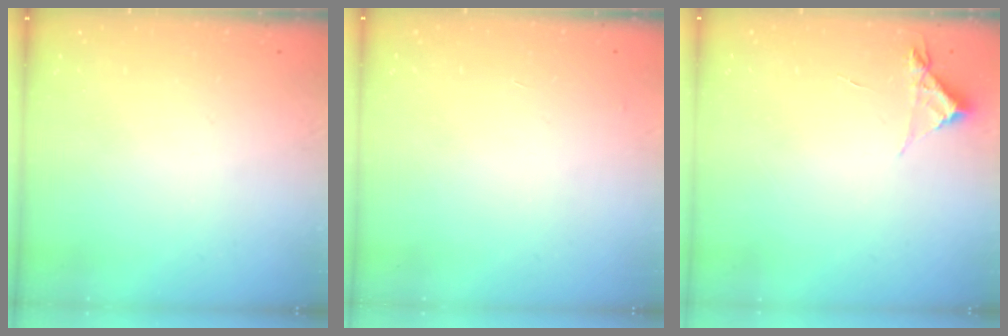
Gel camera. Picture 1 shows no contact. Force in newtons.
{"total": 2.9, "press": 2.9, "slide": 0.1}
{"total": 3.0, "press": 3.0, "slide": 0.3}